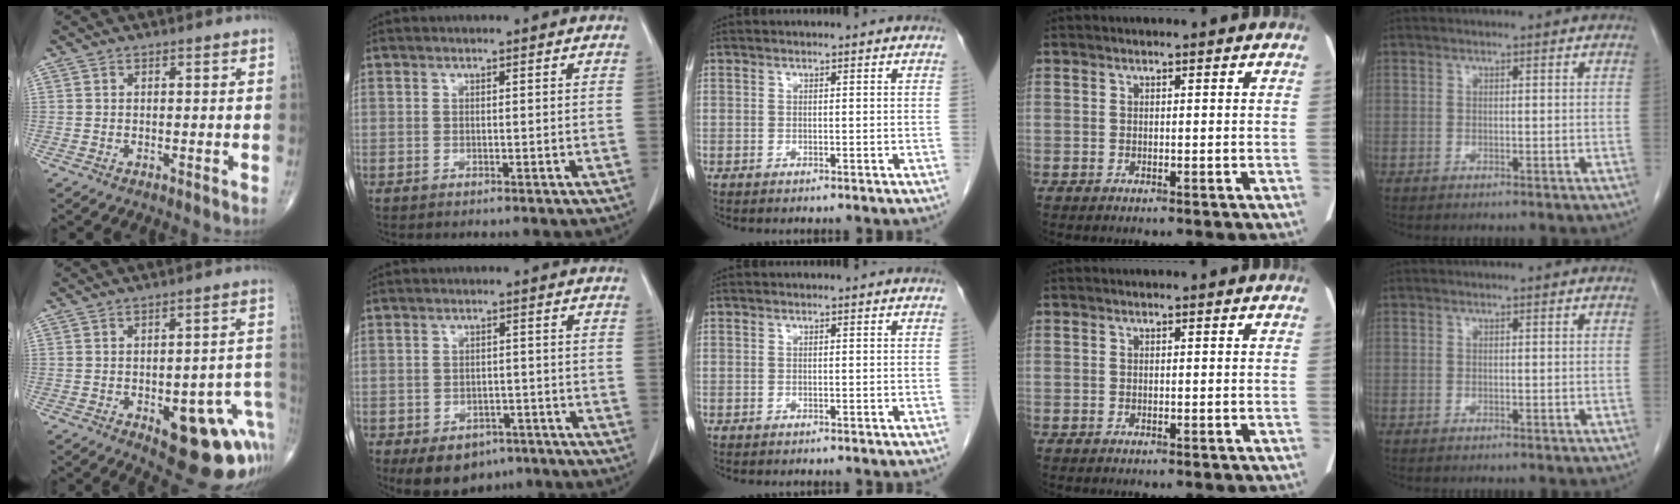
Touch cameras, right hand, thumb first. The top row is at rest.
{"thumb": {"total": 18.7, "force": [-6.5, 8.0, 15.5], "torque": [-0.120, 0.039, -0.059]}, "index": {"total": 7.6, "force": [-4.6, 5.2, 2.9], "torque": [-0.040, 0.008, -0.057]}}